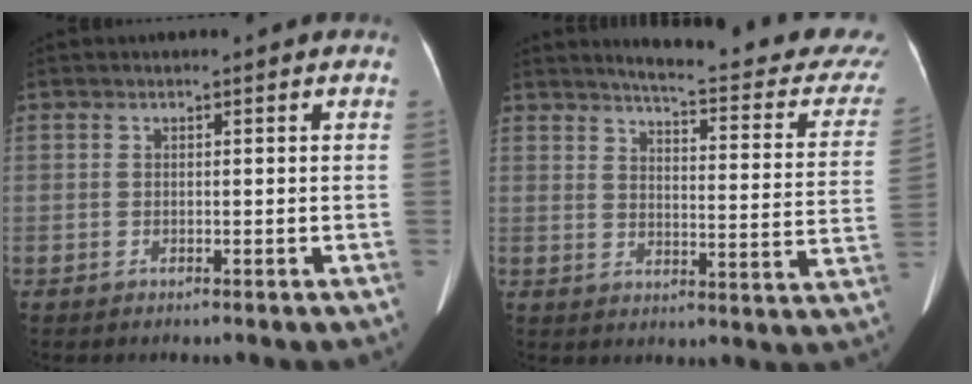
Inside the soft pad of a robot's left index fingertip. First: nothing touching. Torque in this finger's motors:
{"motor_torque": [-0.34, -1.10, 0.03, 0.06]}